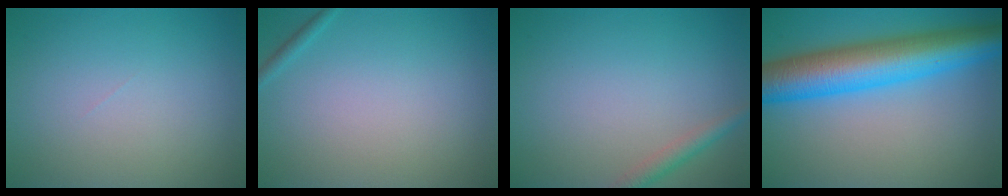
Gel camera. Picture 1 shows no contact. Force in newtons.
{"total": 0.7, "press": 0.7, "slide": 0.0}
{"total": 1.8, "press": 1.8, "slide": 0.1}
{"total": 9.9, "press": 9.9, "slide": 0.1}